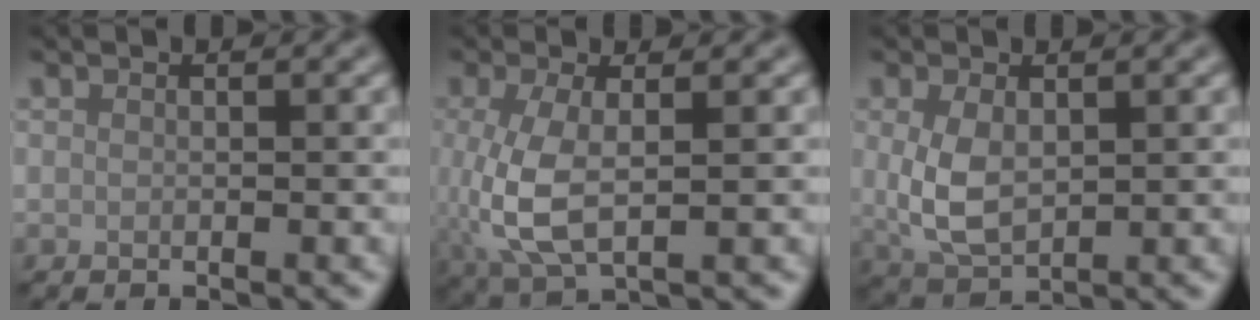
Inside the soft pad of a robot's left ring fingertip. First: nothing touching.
{"total": 5.3, "force": [-0.2, 2.1, 4.8], "torque": [-0.118, -0.009, -0.002]}
{"total": 4.3, "force": [0.4, 2.6, 3.4], "torque": [-0.080, -0.002, 0.017]}